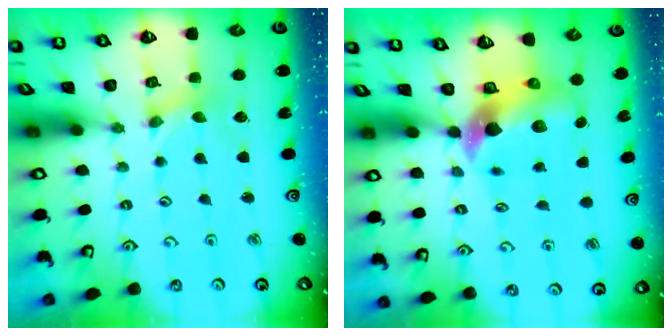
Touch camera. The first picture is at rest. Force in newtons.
{"total": 8.2, "press": 8.1, "slide": 1.2}